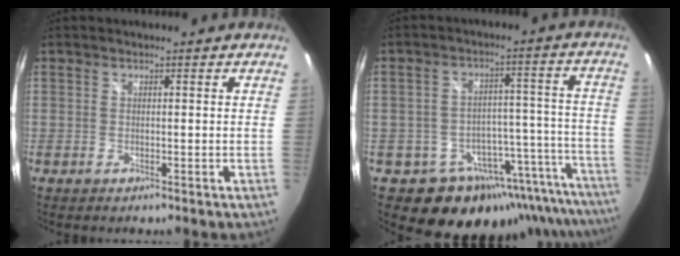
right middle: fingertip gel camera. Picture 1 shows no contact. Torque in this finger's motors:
{"motor_torque": [1.07, -1.06, 0.16, 0.06]}